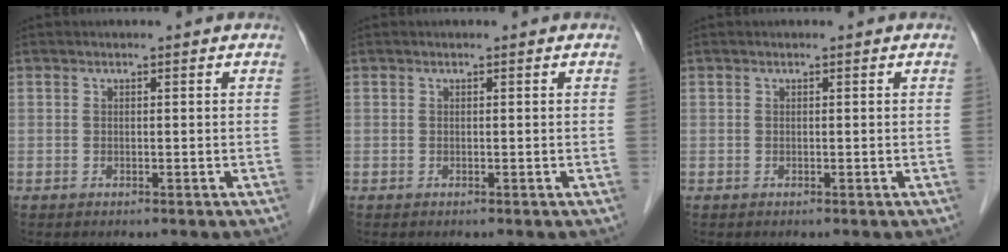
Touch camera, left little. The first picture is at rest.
{"total": 0.0}
{"total": 0.0}